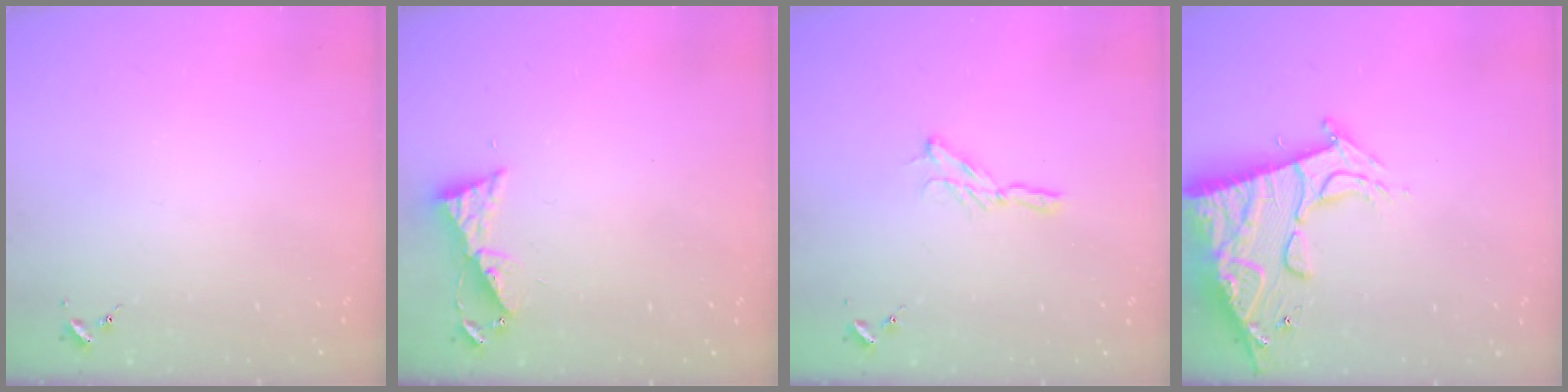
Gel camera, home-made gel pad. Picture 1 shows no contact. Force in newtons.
{"total": 6.4, "press": 6.4, "slide": 0.6}
{"total": 5.4, "press": 5.4, "slide": 0.4}
{"total": 18.9, "press": 18.8, "slide": 1.8}